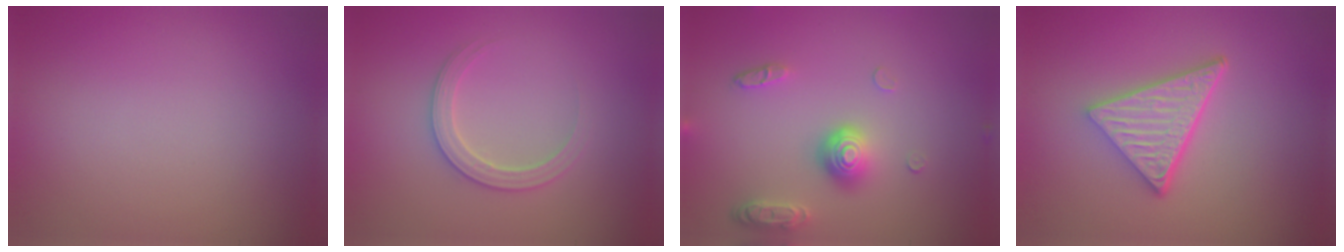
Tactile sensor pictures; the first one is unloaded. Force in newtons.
{"total": 2.5, "press": 2.5, "slide": 0.3}
{"total": 3.8, "press": 3.0, "slide": 2.3}
{"total": 5.2, "press": 3.8, "slide": 3.6}